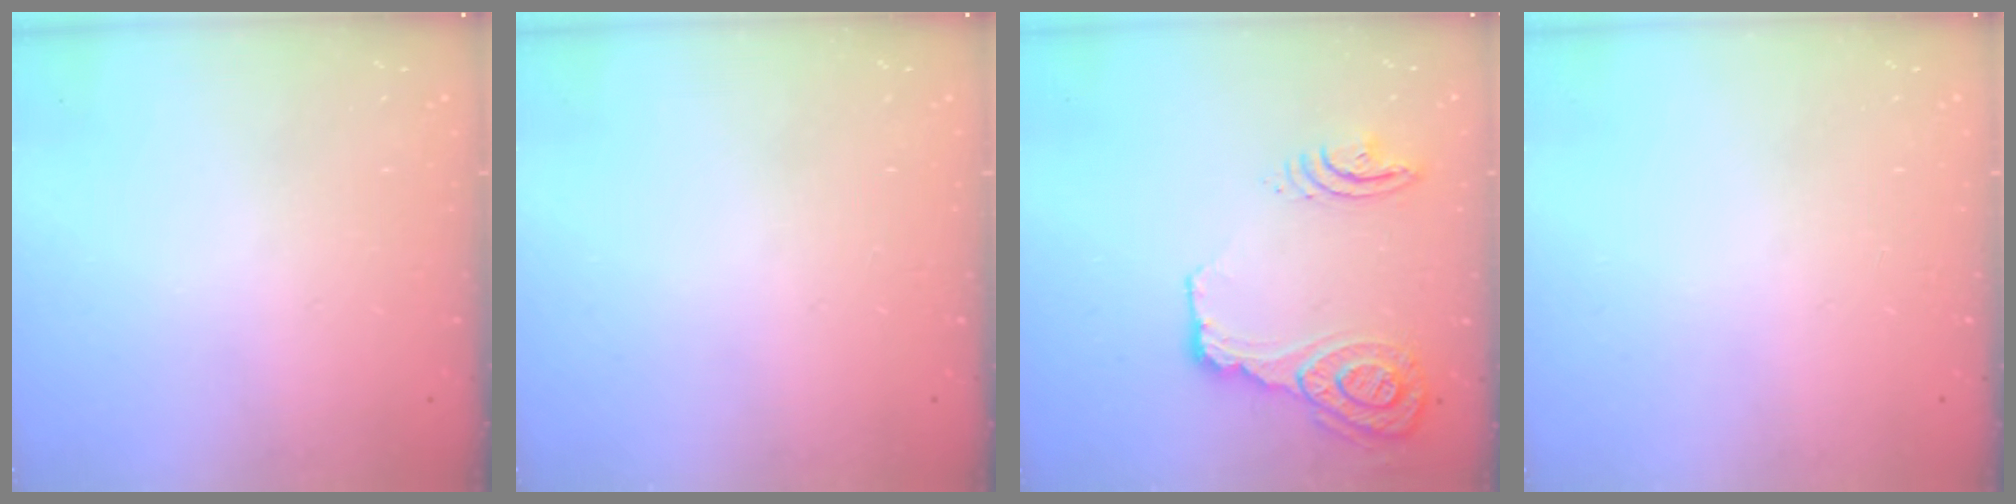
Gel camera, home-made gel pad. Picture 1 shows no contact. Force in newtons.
{"total": 0.0}
{"total": 17.7, "press": 17.1, "slide": 4.4}
{"total": 0.0}